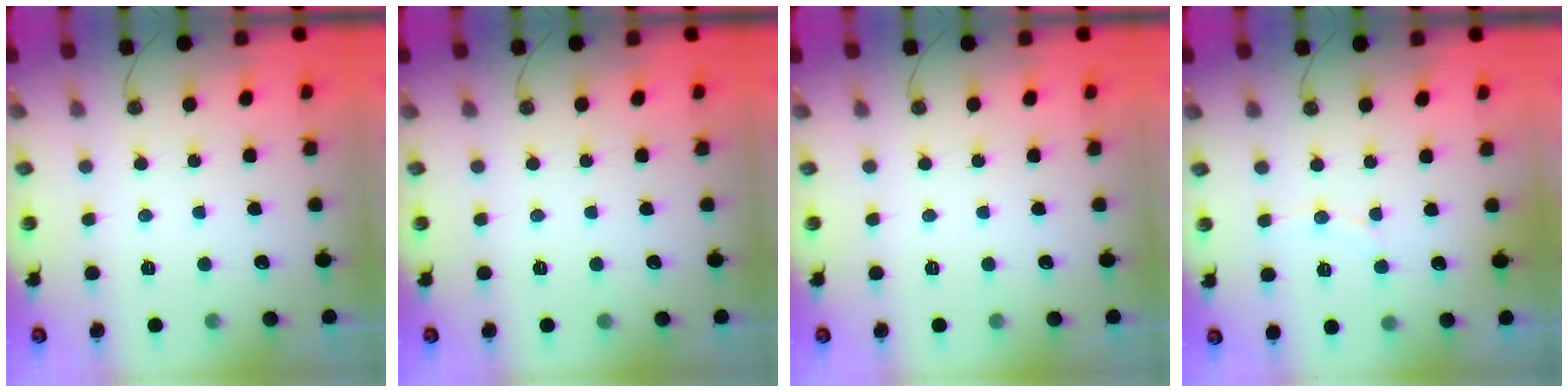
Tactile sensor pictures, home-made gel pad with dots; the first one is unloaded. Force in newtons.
{"total": 0.0}
{"total": 0.0}
{"total": 4.4, "press": 4.2, "slide": 1.2}